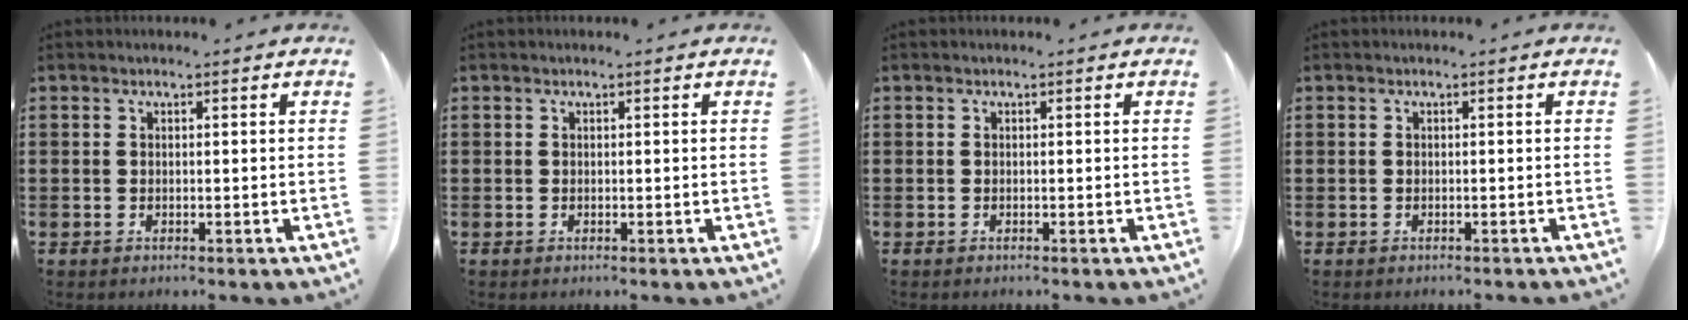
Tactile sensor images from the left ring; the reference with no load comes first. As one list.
[{"total": 0.0}, {"total": 0.0}, {"total": 0.0}]